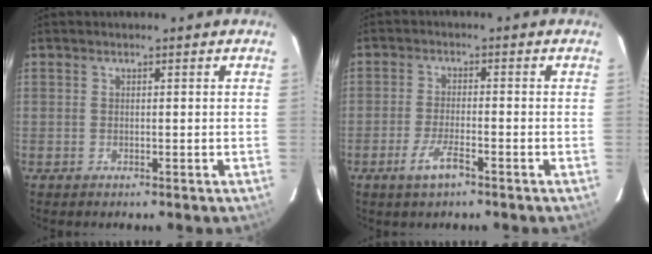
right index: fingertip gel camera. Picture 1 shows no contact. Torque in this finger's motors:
{"motor_torque": [-0.12, -0.11, 0.25, 0.02]}